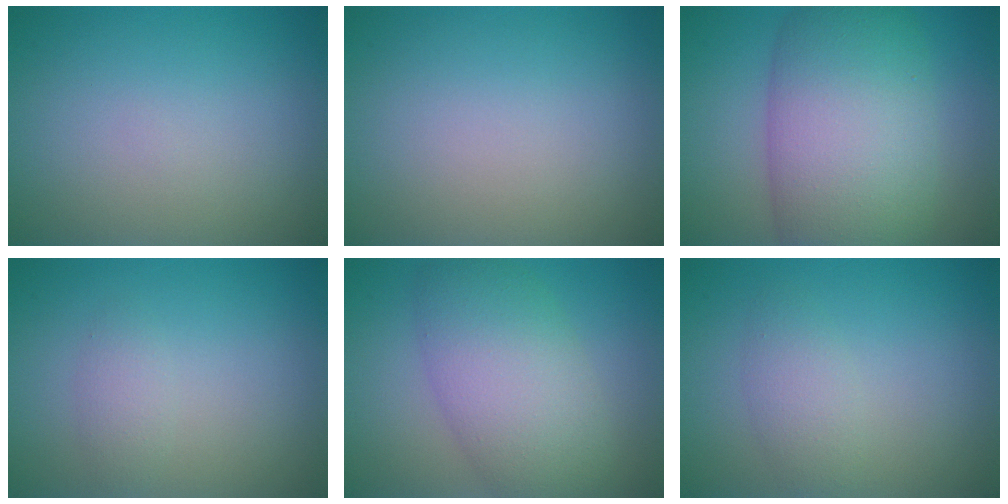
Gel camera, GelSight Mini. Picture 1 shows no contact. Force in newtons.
{"total": 0.0}
{"total": 11.6, "press": 11.6, "slide": 0.5}
{"total": 1.3, "press": 1.3, "slide": 0.1}
{"total": 8.9, "press": 8.9, "slide": 0.1}
{"total": 2.1, "press": 2.1, "slide": 0.1}